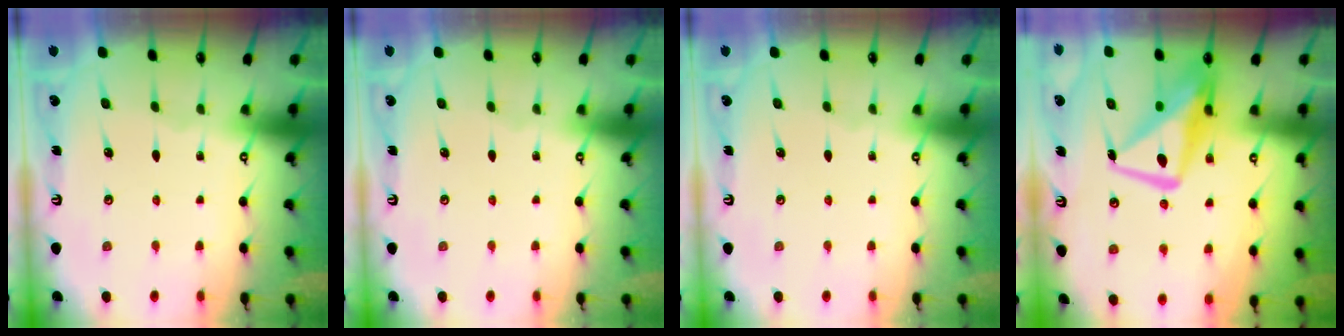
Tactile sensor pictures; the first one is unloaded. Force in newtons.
{"total": 0.0}
{"total": 0.0}
{"total": 13.2, "press": 13.1, "slide": 1.4}